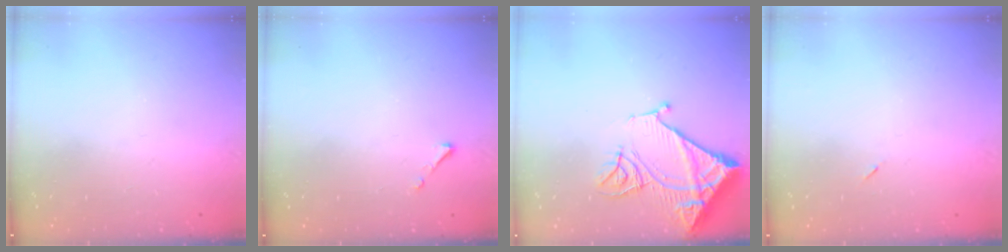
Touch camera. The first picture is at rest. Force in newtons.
{"total": 2.5, "press": 2.5, "slide": 0.3}
{"total": 14.3, "press": 14.2, "slide": 1.8}
{"total": 2.6, "press": 2.3, "slide": 1.2}